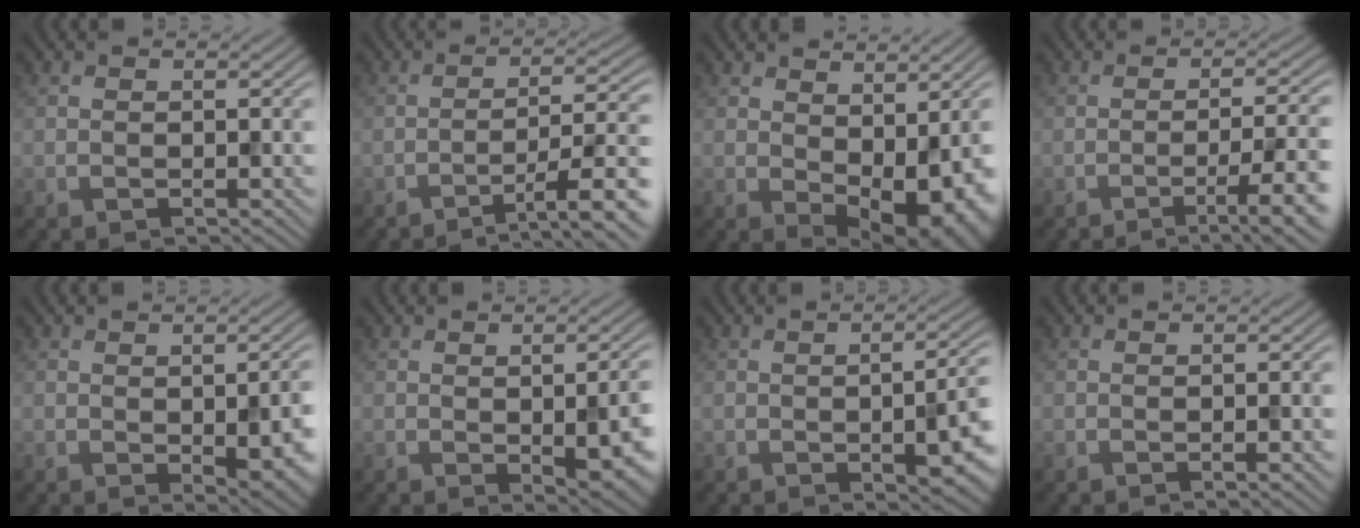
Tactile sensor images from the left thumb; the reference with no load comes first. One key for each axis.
{"total": 8.3, "fx": -4.6, "fy": 1.4, "fz": 6.8, "tx": -0.106, "ty": 0.010, "tz": -0.066}
{"total": 9.4, "fx": -0.7, "fy": 4.9, "fz": 8.0, "tx": -0.115, "ty": -0.019, "tz": 0.009}
{"total": 7.4, "fx": -3.2, "fy": 1.3, "fz": 6.5, "tx": -0.099, "ty": 0.001, "tz": -0.046}
{"total": 6.7, "fx": -1.1, "fy": 2.9, "fz": 5.9, "tx": -0.083, "ty": -0.021, "tz": 0.001}
{"total": 6.5, "fx": -0.7, "fy": 2.3, "fz": 6.0, "tx": -0.081, "ty": -0.013, "tz": 0.002}
{"total": 7.0, "fx": -1.4, "fy": 2.6, "fz": 6.3, "tx": -0.092, "ty": -0.015, "tz": -0.012}
{"total": 0.9, "fx": -0.2, "fy": 0.0, "fz": 0.9, "tx": -0.014, "ty": 0.001, "tz": -0.002}